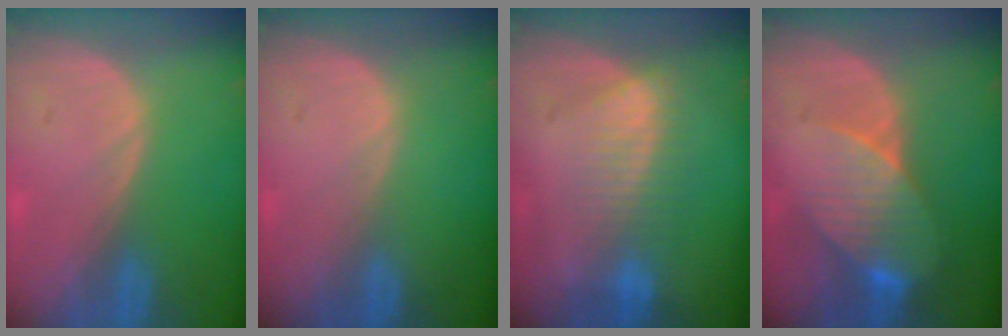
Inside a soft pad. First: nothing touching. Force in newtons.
{"total": 0.0}
{"total": 6.7, "press": 6.3, "slide": 2.1}
{"total": 8.2, "press": 7.3, "slide": 3.7}